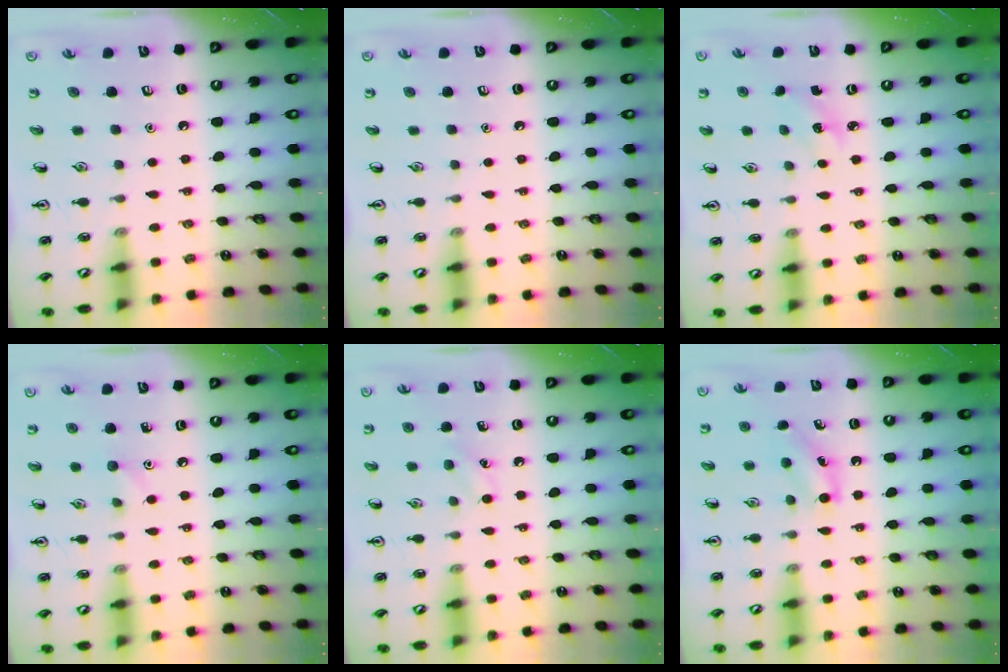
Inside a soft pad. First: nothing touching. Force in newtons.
{"total": 0.0}
{"total": 2.5, "press": 2.4, "slide": 0.9}
{"total": 4.7, "press": 4.4, "slide": 1.5}
{"total": 4.9, "press": 4.7, "slide": 1.4}
{"total": 7.9, "press": 7.6, "slide": 2.1}